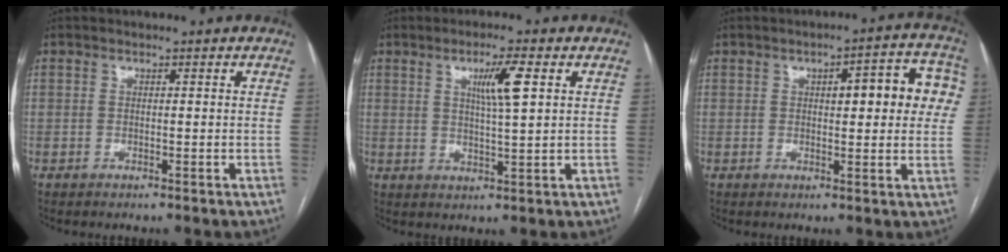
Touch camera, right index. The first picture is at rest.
{"total": 5.8, "force": [2.1, 0.2, 5.4], "torque": [-0.094, 0.000, 0.035]}
{"total": 10.1, "force": [2.1, 3.1, 9.4], "torque": [-0.106, 0.029, 0.020]}